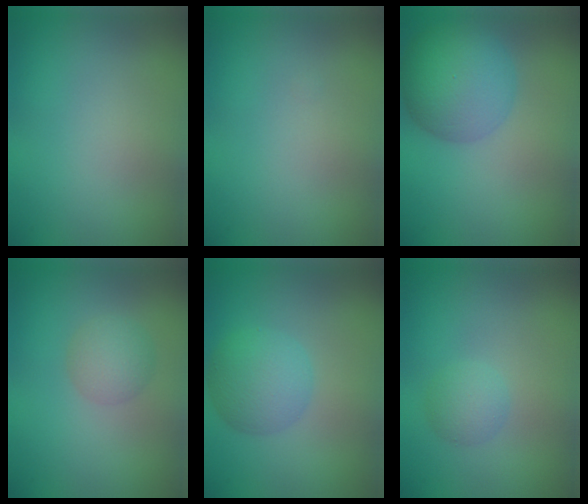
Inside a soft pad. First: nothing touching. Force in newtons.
{"total": 0.0}
{"total": 6.2, "press": 6.2, "slide": 0.3}
{"total": 2.3, "press": 2.3, "slide": 0.0}
{"total": 4.3, "press": 4.3, "slide": 0.0}
{"total": 1.9, "press": 1.9, "slide": 0.1}